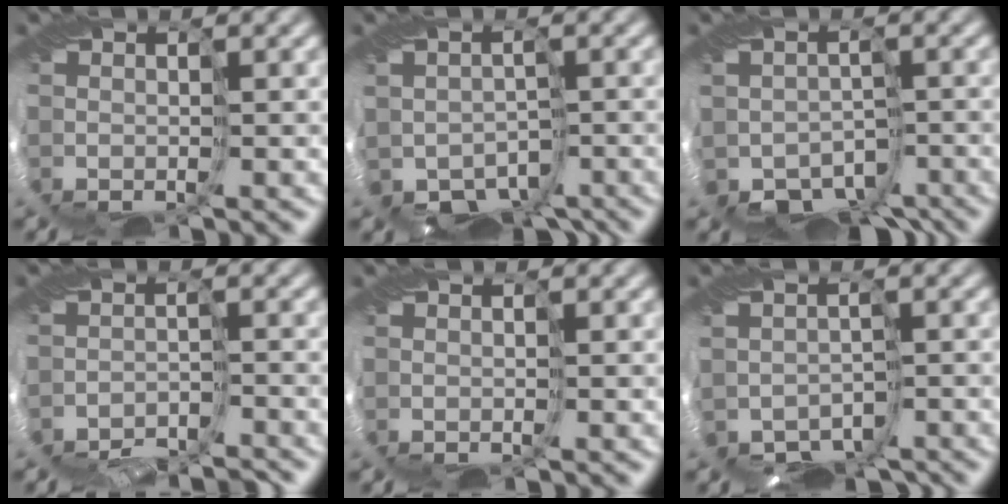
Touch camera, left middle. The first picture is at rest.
{"total": 4.4, "force": [-2.9, 3.0, 1.2], "torque": [-0.010, -0.016, -0.042]}
{"total": 5.0, "force": [-3.5, 3.2, 1.3], "torque": [-0.014, -0.023, -0.053]}
{"total": 5.1, "force": [-5.1, 0.3, -0.1], "torque": [-0.004, -0.003, -0.088]}
{"total": 0.0}
{"total": 3.1, "force": [-2.6, 1.7, 0.2], "torque": [0.004, -0.015, -0.045]}